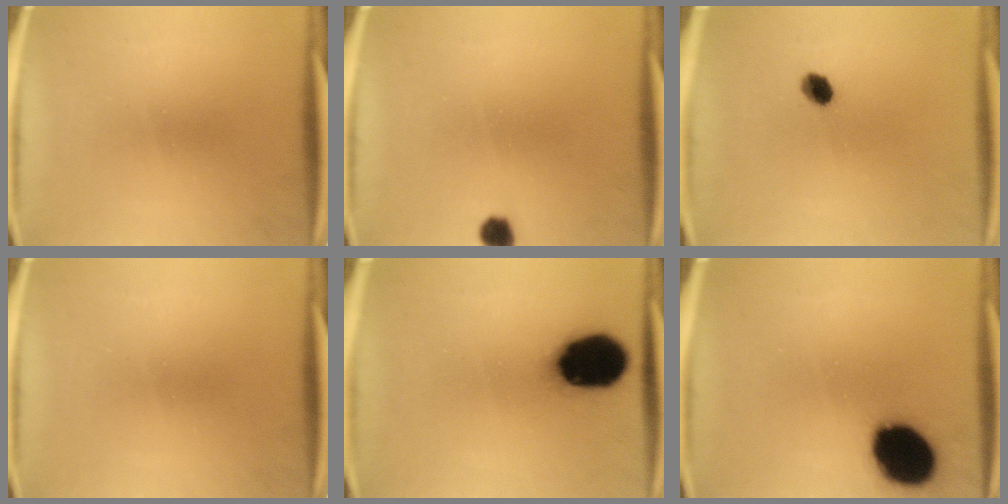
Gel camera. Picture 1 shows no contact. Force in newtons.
{"total": 2.6}
{"total": 3.4}
{"total": 0.0}
{"total": 18.9}
{"total": 16.9}